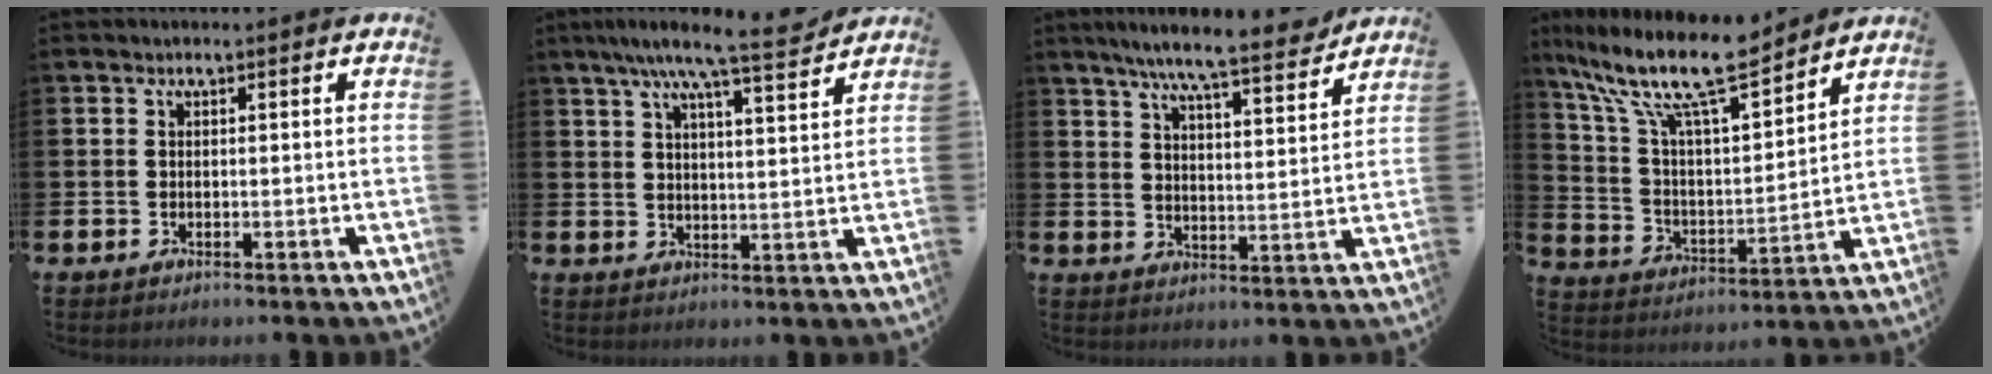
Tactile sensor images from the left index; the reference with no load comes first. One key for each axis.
{"total": 8.0, "fx": 7.1, "fy": 0.1, "fz": 3.6, "tx": -0.076, "ty": -0.035, "tz": 0.122}
{"total": 8.2, "fx": 7.5, "fy": 0.2, "fz": 3.3, "tx": -0.072, "ty": -0.048, "tz": 0.128}
{"total": 12.6, "fx": 10.7, "fy": 2.1, "fz": 6.2, "tx": -0.159, "ty": -0.063, "tz": 0.186}